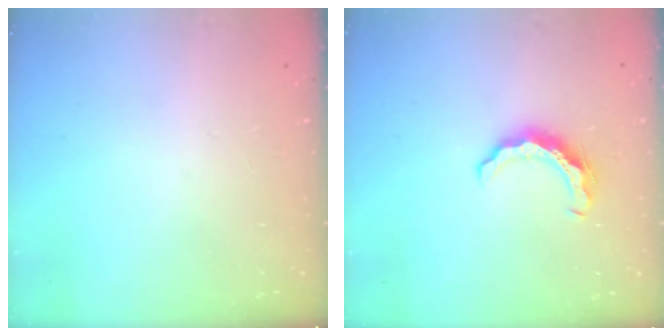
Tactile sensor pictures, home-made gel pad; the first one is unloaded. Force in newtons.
{"total": 8.7, "press": 8.7, "slide": 0.4}